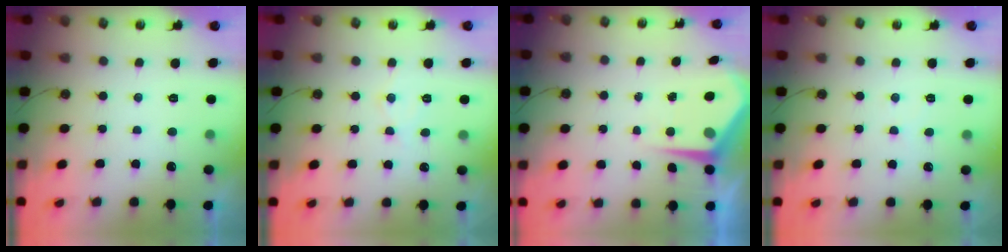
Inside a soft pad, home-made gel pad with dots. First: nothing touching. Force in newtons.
{"total": 6.2, "press": 6.2, "slide": 0.8}
{"total": 6.5, "press": 6.5, "slide": 0.2}
{"total": 1.8, "press": 1.8, "slide": 0.4}